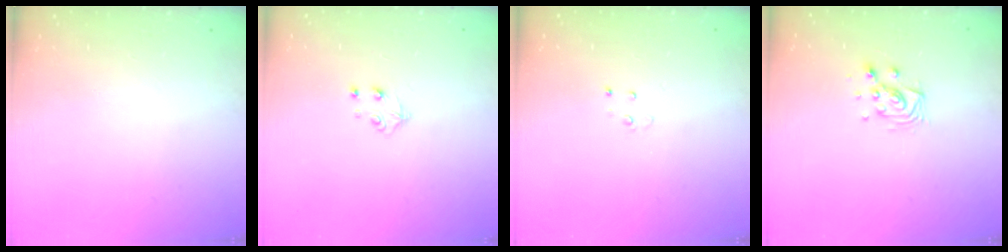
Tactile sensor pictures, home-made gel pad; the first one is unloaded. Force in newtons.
{"total": 4.5, "press": 4.5, "slide": 0.4}
{"total": 3.0, "press": 2.9, "slide": 0.3}
{"total": 7.8, "press": 7.8, "slide": 0.3}